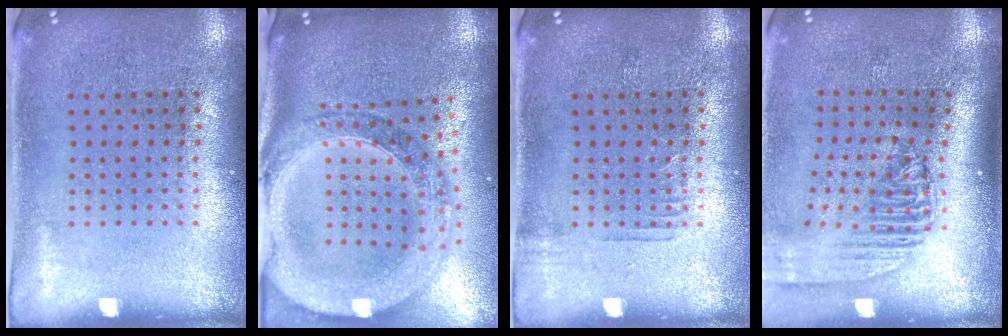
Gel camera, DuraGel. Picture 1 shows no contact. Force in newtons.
{"total": 2.6, "press": 2.3, "slide": 1.3}
{"total": 0.7, "press": 0.6, "slide": 0.2}
{"total": 2.3, "press": 1.7, "slide": 1.5}